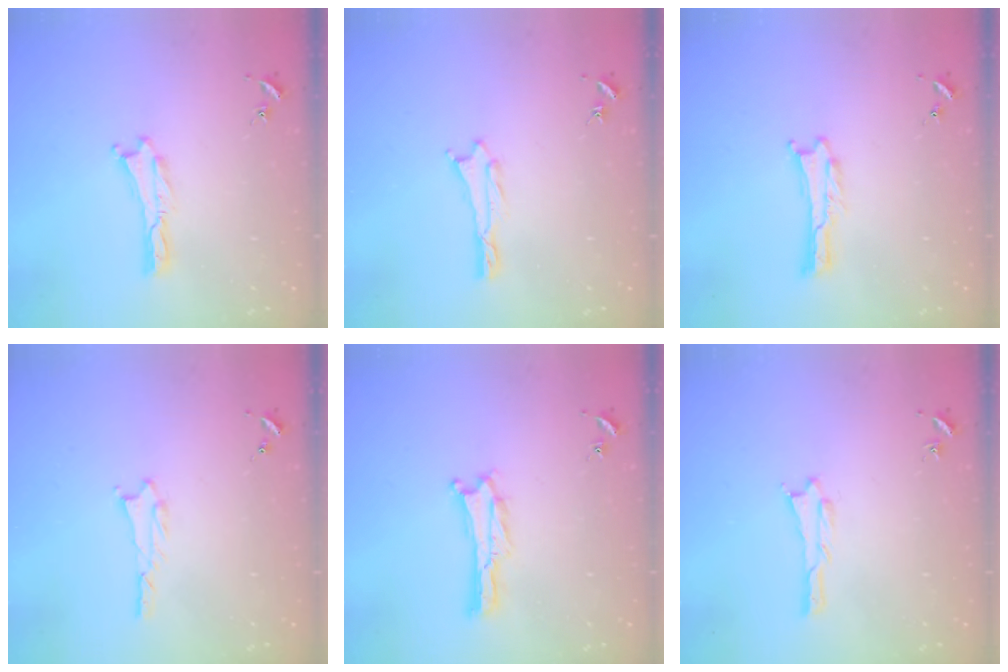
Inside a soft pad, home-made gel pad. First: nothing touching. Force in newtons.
{"total": 0.7, "press": 0.7, "slide": 0.1}
{"total": 0.0}
{"total": 1.0, "press": 1.0, "slide": 0.1}
{"total": 0.0}
{"total": 0.6, "press": 0.6, "slide": 0.1}